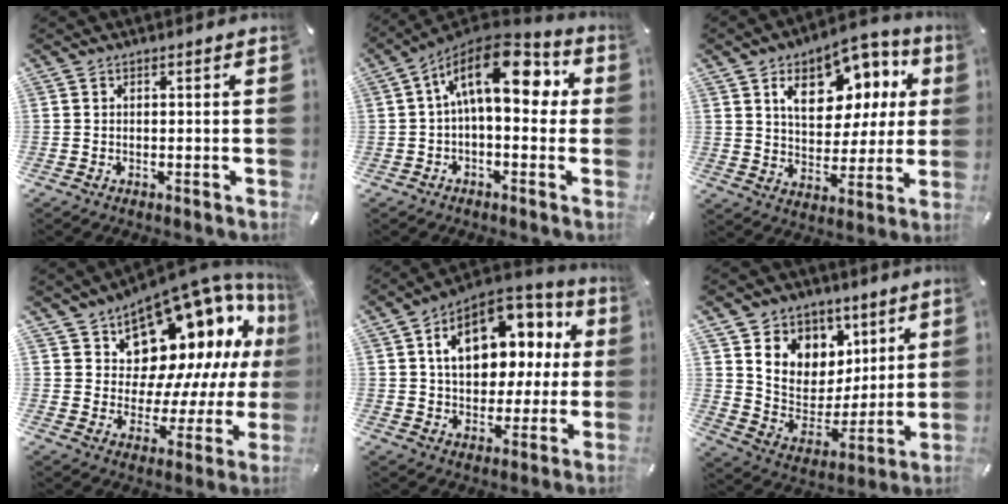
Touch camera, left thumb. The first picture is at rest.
{"total": 17.4, "force": [4.8, 8.8, 14.2], "torque": [-0.250, -0.018, 0.071]}
{"total": 14.4, "force": [7.0, 9.5, 8.2], "torque": [-0.126, -0.030, 0.123]}
{"total": 17.2, "force": [11.2, 10.5, 7.6], "torque": [-0.092, -0.119, 0.203]}
{"total": 16.5, "force": [5.2, 11.3, 10.8], "torque": [-0.163, -0.017, 0.096]}
{"total": 9.7, "force": [4.1, 8.8, 0.4], "torque": [-0.014, -0.047, 0.086]}